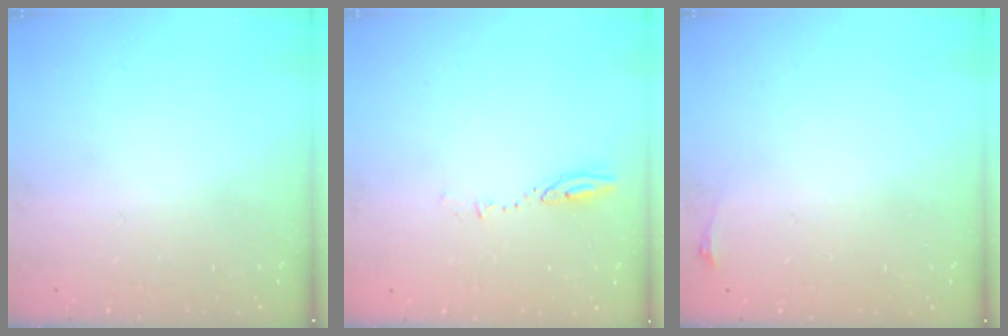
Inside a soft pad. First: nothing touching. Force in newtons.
{"total": 4.5, "press": 4.4, "slide": 0.5}
{"total": 2.8, "press": 2.1, "slide": 1.9}